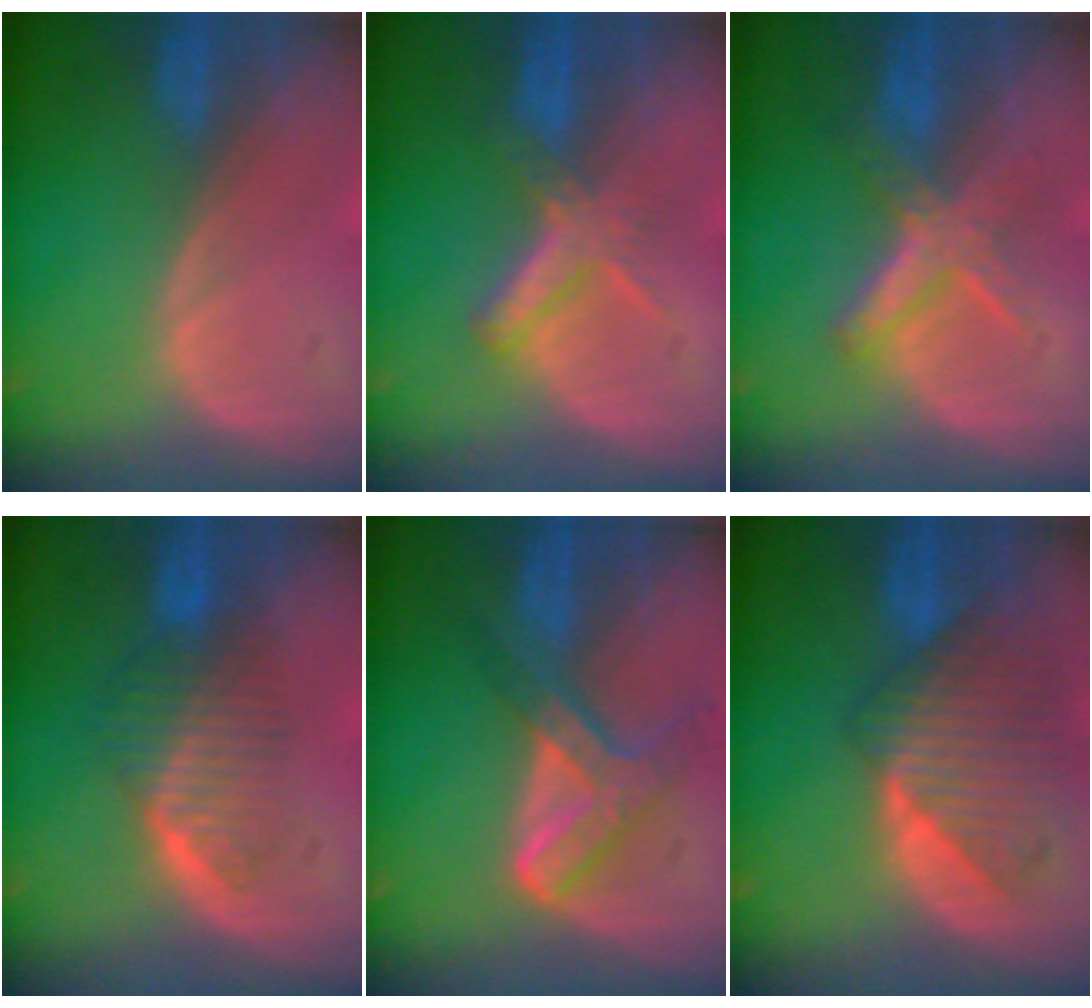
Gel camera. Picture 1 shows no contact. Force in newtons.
{"total": 5.4, "press": 4.9, "slide": 2.2}
{"total": 6.4, "press": 5.7, "slide": 3.0}
{"total": 6.4, "press": 5.8, "slide": 2.7}
{"total": 7.3, "press": 6.2, "slide": 3.8}
{"total": 9.4, "press": 8.4, "slide": 4.2}